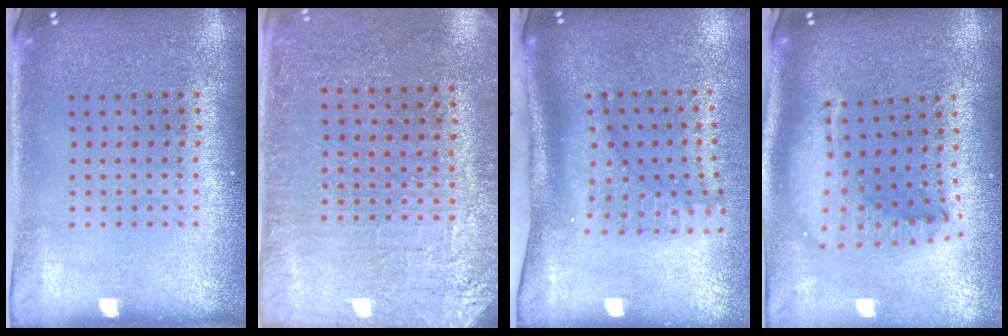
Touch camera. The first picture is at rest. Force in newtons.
{"total": 2.9, "press": 2.8, "slide": 0.5}
{"total": 2.1, "press": 1.5, "slide": 1.4}
{"total": 2.2, "press": 1.7, "slide": 1.4}